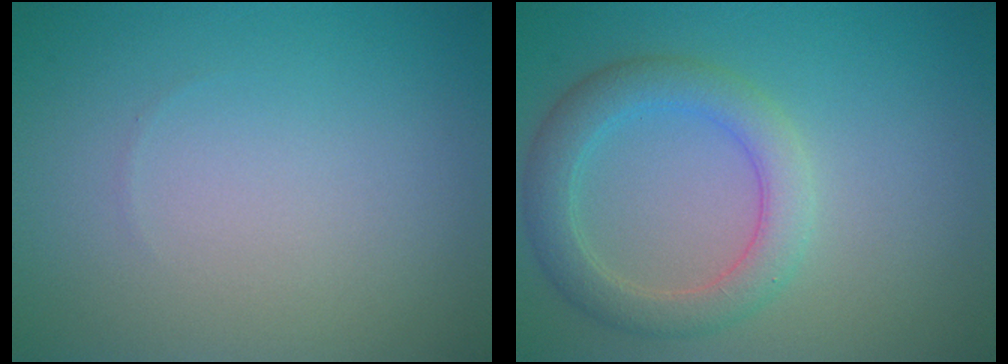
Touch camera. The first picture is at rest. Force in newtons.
{"total": 4.0, "press": 4.0, "slide": 0.2}